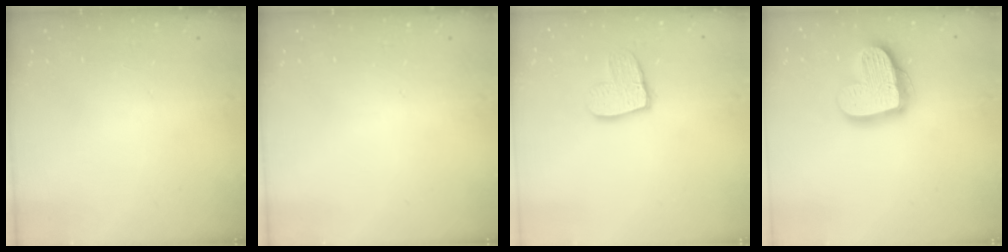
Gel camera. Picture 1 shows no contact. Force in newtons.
{"total": 0.0}
{"total": 10.8, "press": 10.7, "slide": 0.7}
{"total": 17.9, "press": 17.9, "slide": 1.4}